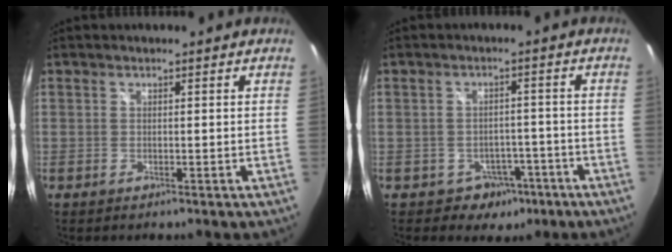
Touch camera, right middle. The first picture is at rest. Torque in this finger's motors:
{"motor_torque": [-0.26, -0.14, -0.01, -0.01]}